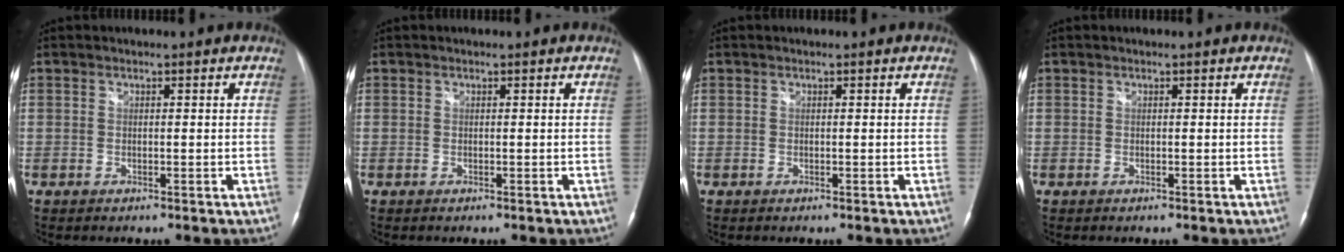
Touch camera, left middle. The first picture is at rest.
{"total": 0.0}
{"total": 0.0}
{"total": 0.0}